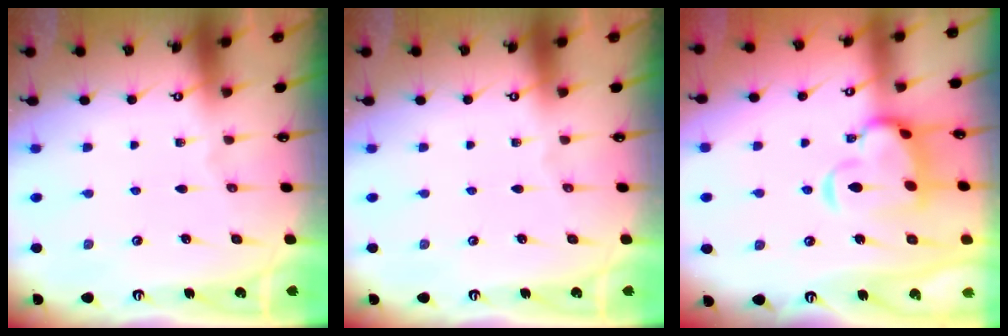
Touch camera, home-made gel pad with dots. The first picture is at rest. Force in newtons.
{"total": 0.0}
{"total": 8.3, "press": 8.1, "slide": 1.8}